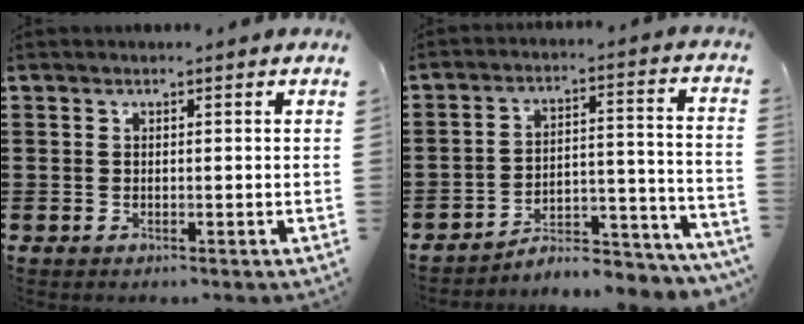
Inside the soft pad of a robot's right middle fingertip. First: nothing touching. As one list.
[{"total": 6.1, "force": [-5.9, 0.9, 1.4], "torque": [-0.018, 0.008, -0.117]}]